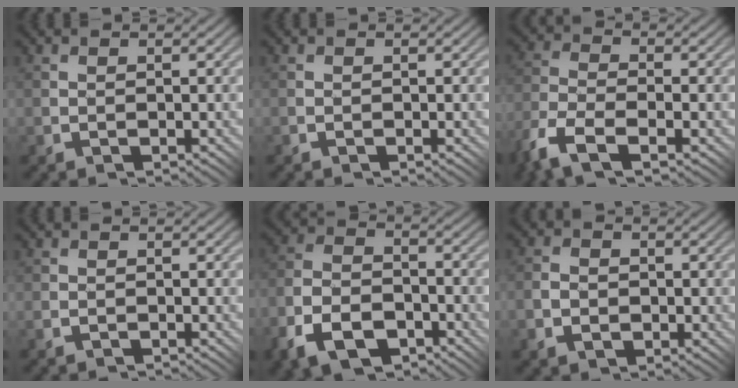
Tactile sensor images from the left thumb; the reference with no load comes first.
{"total": 0.0}
{"total": 8.6, "force": [-5.5, 3.3, 5.6], "torque": [-0.130, -0.014, -0.114]}
{"total": 0.6, "force": [-0.5, 0.2, -0.1], "torque": [0.004, 0.000, -0.014]}
{"total": 9.6, "force": [-5.9, 5.2, 5.5], "torque": [-0.131, -0.007, -0.121]}
{"total": 3.5, "force": [-1.1, 2.9, 1.6], "torque": [-0.026, -0.004, -0.032]}